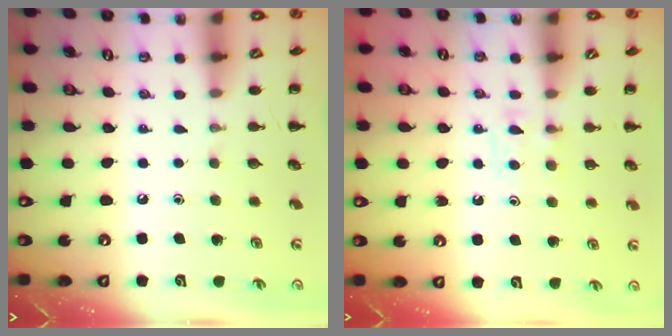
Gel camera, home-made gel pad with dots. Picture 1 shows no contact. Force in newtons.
{"total": 4.6, "press": 4.4, "slide": 1.6}